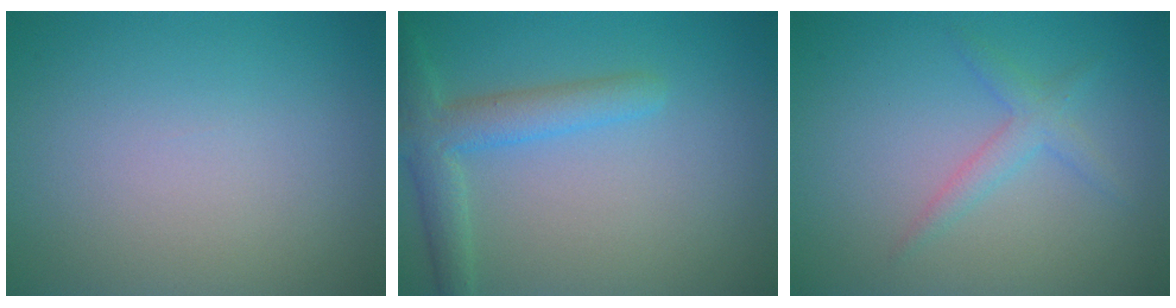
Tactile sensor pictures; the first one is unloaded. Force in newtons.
{"total": 3.8, "press": 3.8, "slide": 0.2}
{"total": 1.9, "press": 1.9, "slide": 0.1}